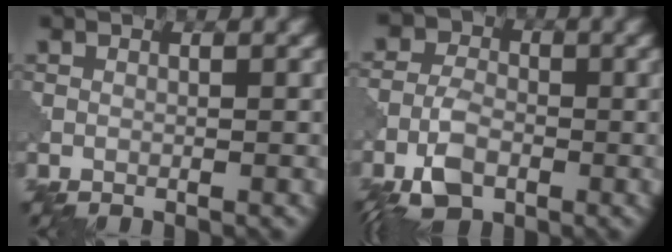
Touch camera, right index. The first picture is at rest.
{"total": 5.4, "force": [-2.2, 3.6, 3.4], "torque": [-0.064, -0.001, -0.048]}